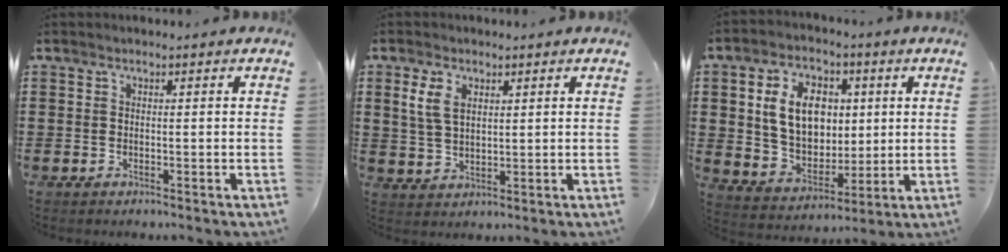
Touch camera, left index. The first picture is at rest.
{"total": 4.4, "force": [1.8, 2.7, 3.0], "torque": [-0.069, 0.010, 0.032]}
{"total": 10.7, "force": [2.3, 7.9, 6.8], "torque": [-0.152, 0.016, 0.041]}